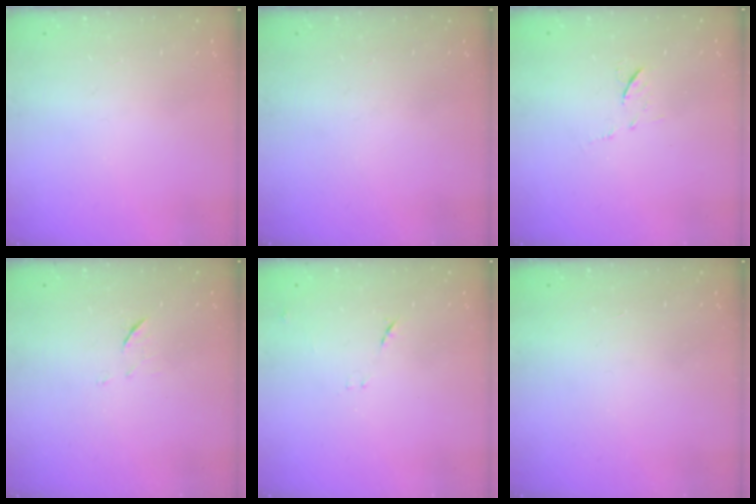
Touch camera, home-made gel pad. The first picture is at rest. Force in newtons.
{"total": 0.0}
{"total": 5.6, "press": 5.6, "slide": 0.6}
{"total": 5.4, "press": 5.2, "slide": 1.2}
{"total": 7.2, "press": 7.2, "slide": 0.6}
{"total": 1.7, "press": 1.7, "slide": 0.1}